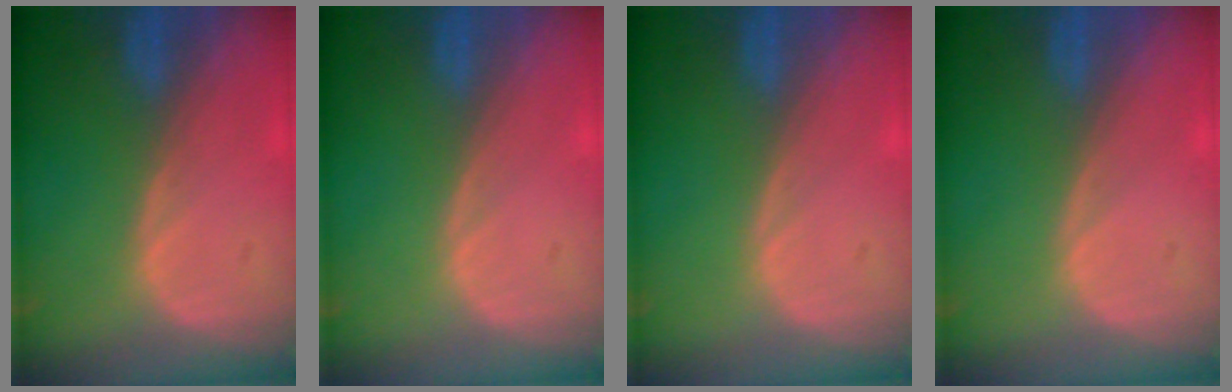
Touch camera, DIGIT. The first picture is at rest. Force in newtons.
{"total": 0.0}
{"total": 0.0}
{"total": 0.0}